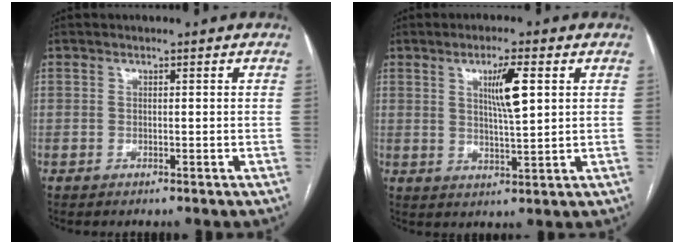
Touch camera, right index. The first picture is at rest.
{"total": 6.2, "force": [2.1, 0.5, 5.8], "torque": [-0.101, -0.002, 0.036]}